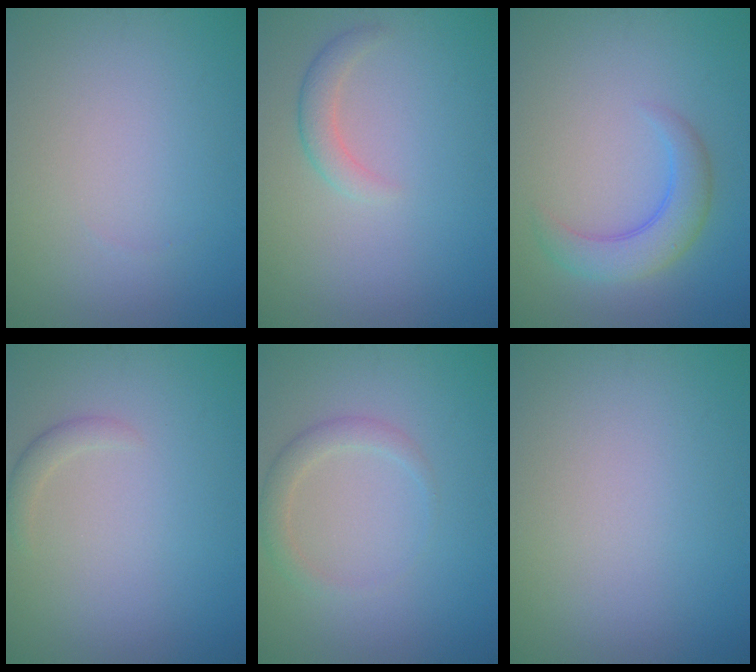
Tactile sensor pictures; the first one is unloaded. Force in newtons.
{"total": 1.8, "press": 1.8, "slide": 0.1}
{"total": 3.7, "press": 3.7, "slide": 0.1}
{"total": 1.1, "press": 1.1, "slide": 0.0}
{"total": 1.9, "press": 1.9, "slide": 0.2}
{"total": 0.0}